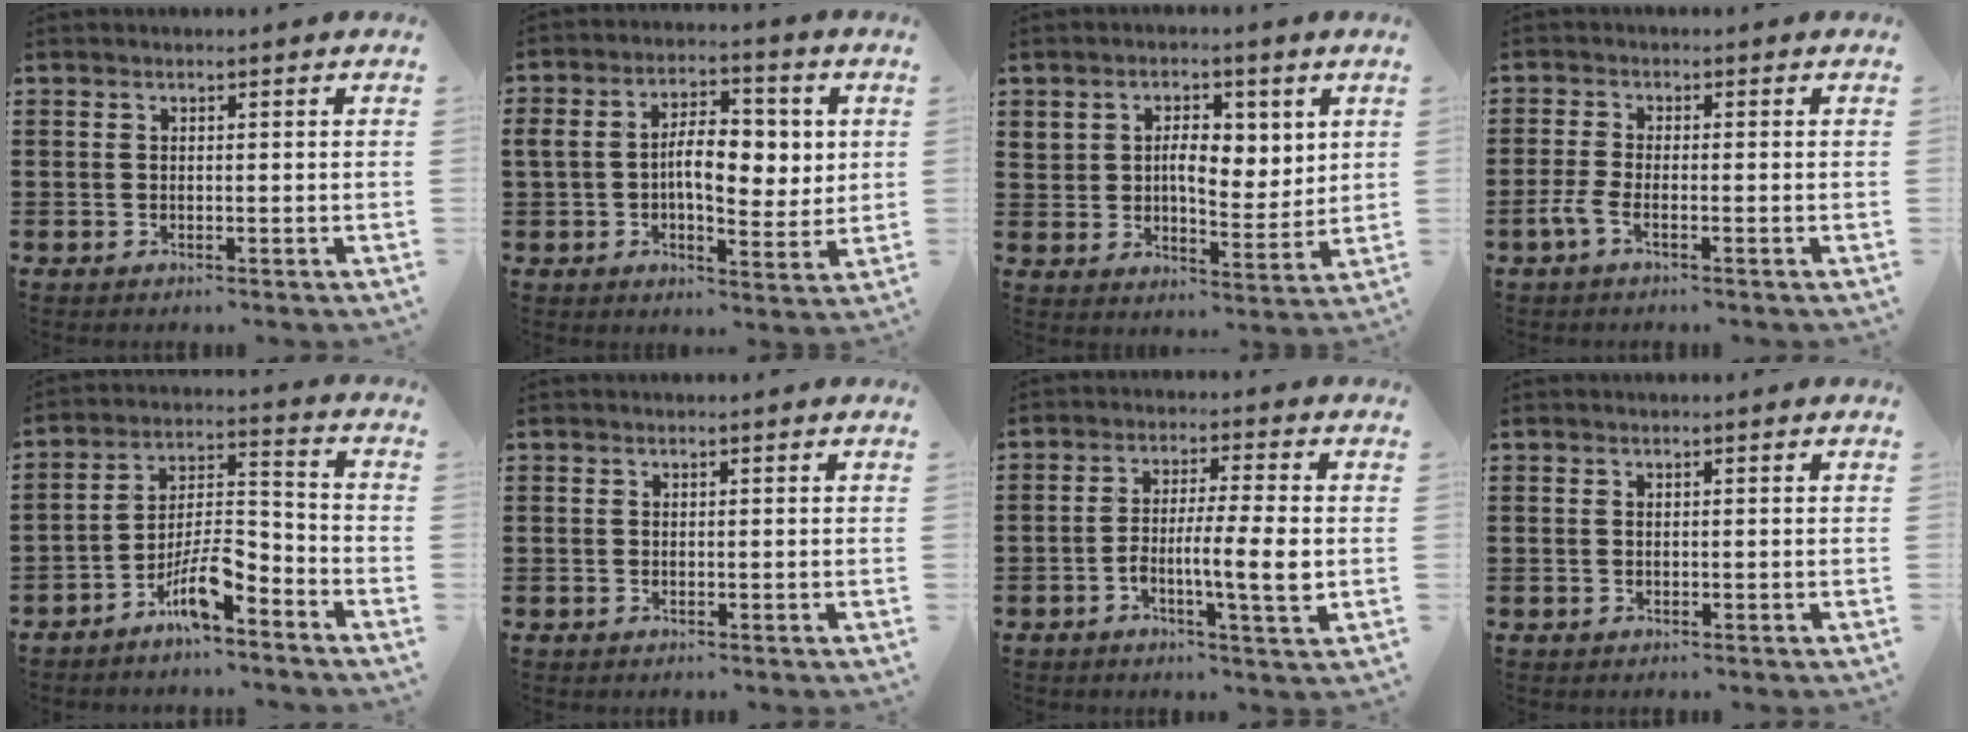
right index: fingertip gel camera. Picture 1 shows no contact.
{"total": 9.0, "force": [1.0, 5.1, 7.3], "torque": [-0.113, 0.004, 0.012]}
{"total": 6.1, "force": [2.5, 3.7, 4.3], "torque": [-0.074, 0.000, 0.037]}
{"total": 2.7, "force": [-1.5, 0.6, 2.1], "torque": [-0.058, -0.007, -0.033]}
{"total": 8.2, "force": [-5.9, 2.1, 5.2], "torque": [-0.110, 0.001, -0.113]}
{"total": 0.0}
{"total": 7.8, "force": [-1.8, 0.9, 7.5], "torque": [-0.135, -0.004, -0.035]}
{"total": 0.0}